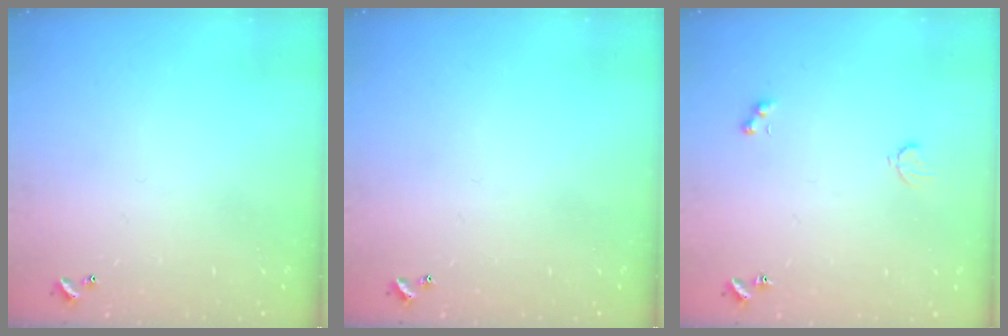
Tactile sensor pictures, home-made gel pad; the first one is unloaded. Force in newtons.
{"total": 0.0}
{"total": 2.3, "press": 2.1, "slide": 0.8}